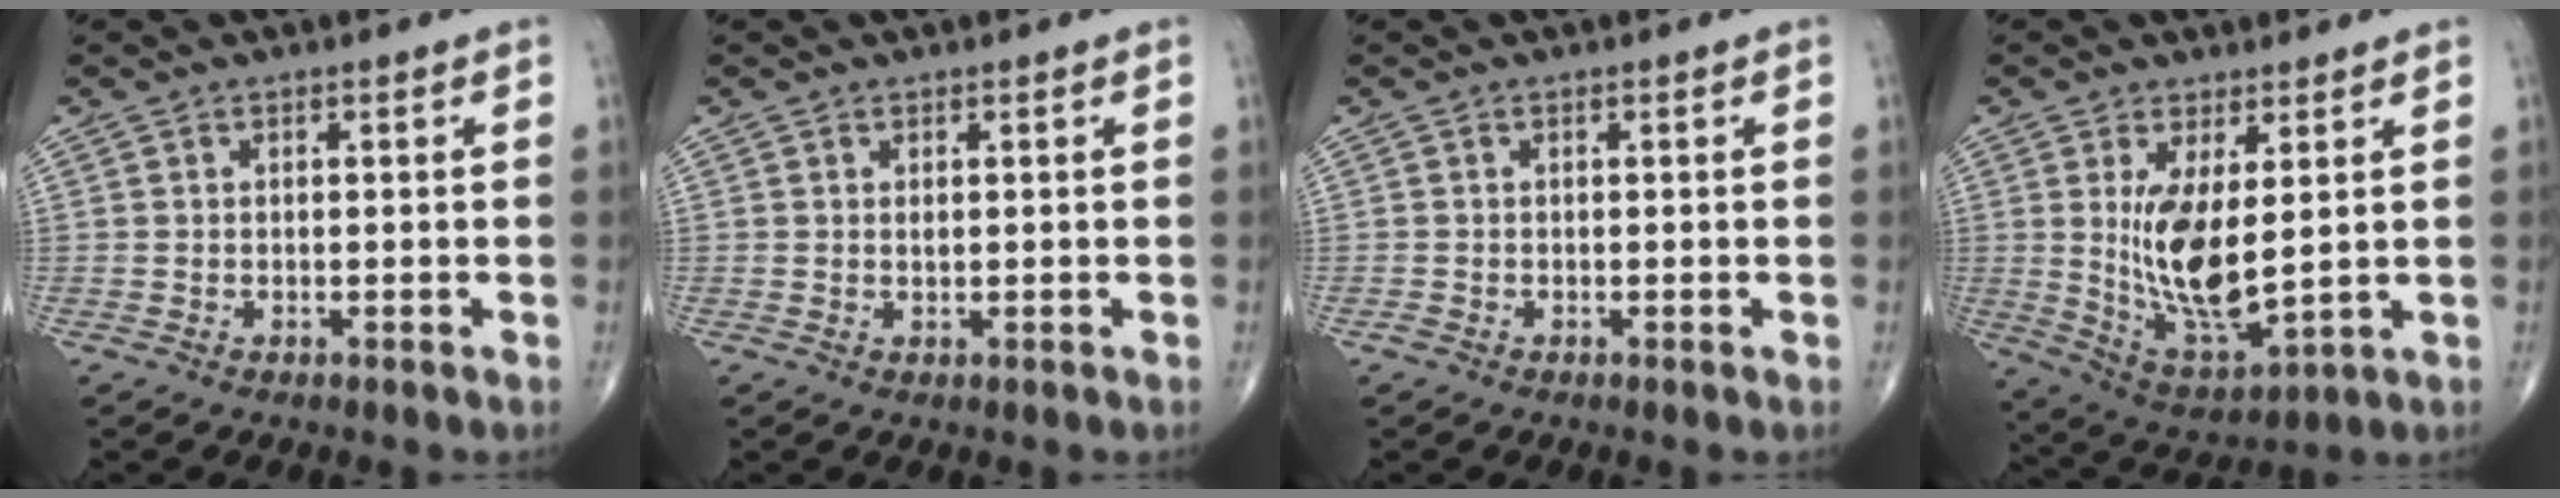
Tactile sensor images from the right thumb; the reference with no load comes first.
{"total": 0.7, "force": [0.3, 0.4, 0.6], "torque": [-0.010, -0.003, 0.006]}
{"total": 0.7, "force": [-0.3, 0.4, 0.5], "torque": [-0.012, -0.003, -0.009]}
{"total": 12.8, "force": [1.9, 5.1, 11.6], "torque": [-0.209, -0.031, 0.056]}